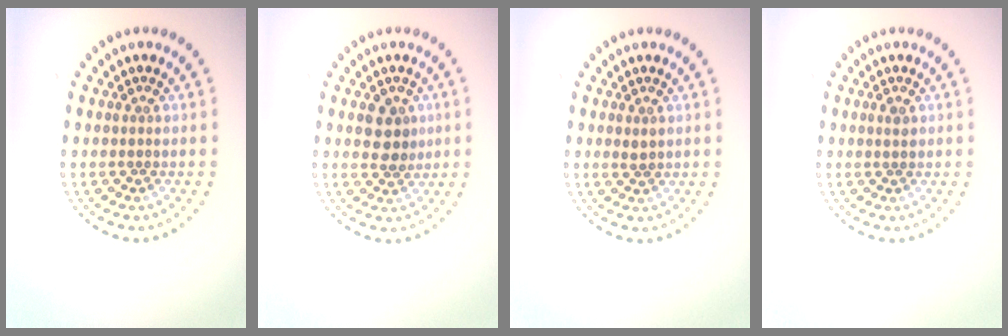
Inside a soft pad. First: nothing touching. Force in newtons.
{"total": 2.7, "press": 2.5, "slide": 0.9}
{"total": 1.0, "press": 1.0, "slide": 0.1}
{"total": 0.9, "press": 0.9, "slide": 0.0}